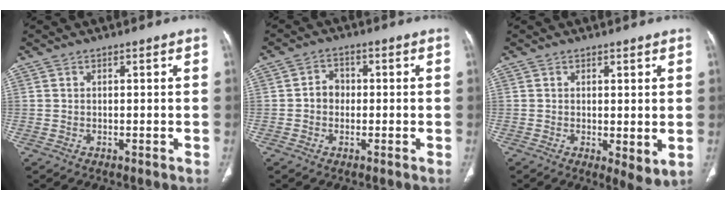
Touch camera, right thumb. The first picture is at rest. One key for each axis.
{"total": 3.3, "fx": -0.3, "fy": 2.9, "fz": 1.7, "tx": -0.012, "ty": 0.013, "tz": -0.013}
{"total": 4.9, "fx": -0.2, "fy": 1.7, "fz": 4.6, "tx": -0.070, "ty": -0.020, "tz": 0.001}